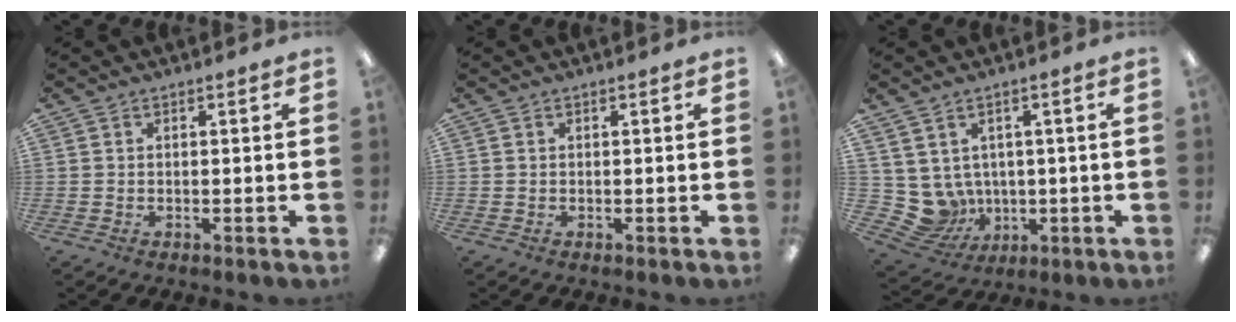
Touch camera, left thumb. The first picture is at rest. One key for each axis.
{"total": 0.0}
{"total": 6.9, "fx": 1.1, "fy": 6.6, "fz": 1.9, "tx": -0.075, "ty": -0.018, "tz": 0.031}